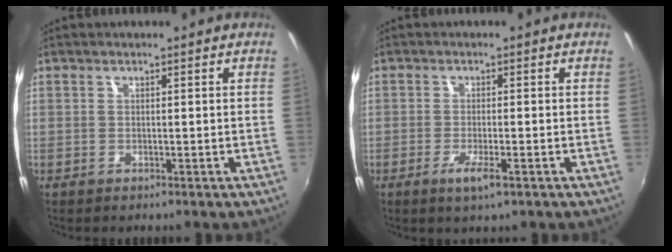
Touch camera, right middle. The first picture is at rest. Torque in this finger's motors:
{"motor_torque": [0.97, -0.80, 0.23, 0.07]}